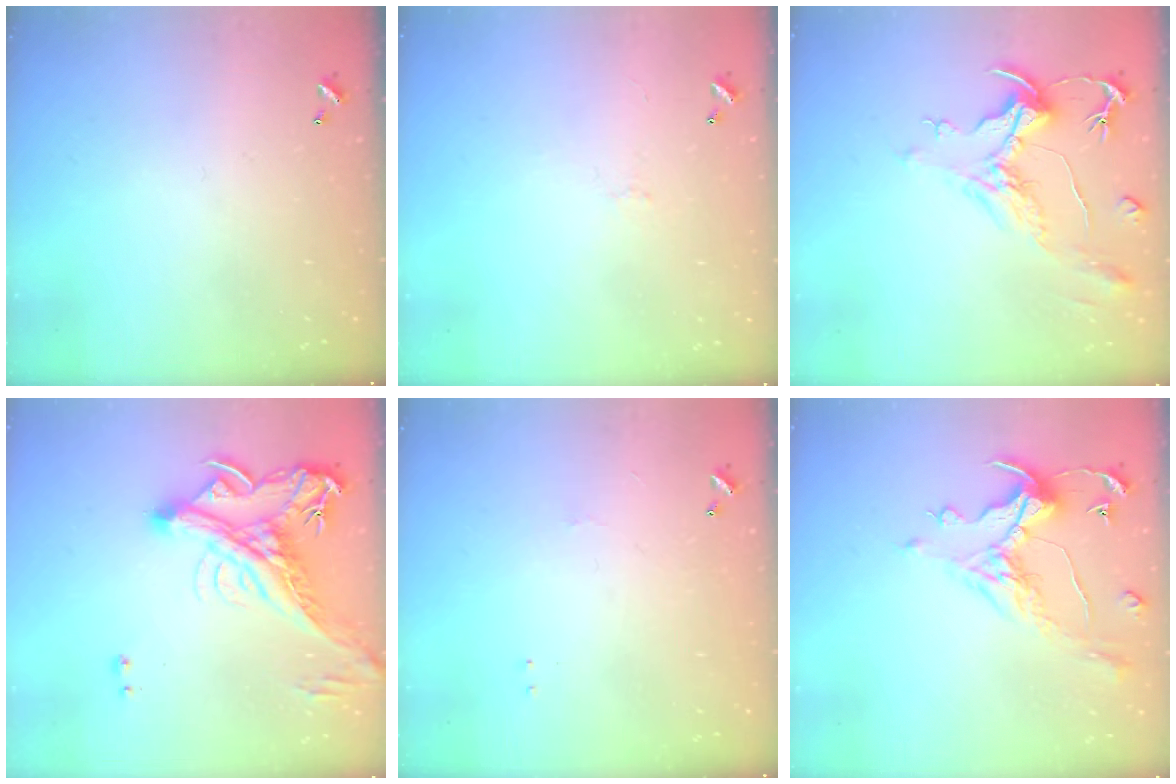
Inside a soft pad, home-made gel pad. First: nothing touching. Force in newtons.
{"total": 0.6, "press": 0.2, "slide": 0.6}
{"total": 2.0, "press": 1.6, "slide": 1.2}
{"total": 8.2, "press": 7.9, "slide": 2.1}
{"total": 1.0, "press": 0.9, "slide": 0.5}
{"total": 1.0, "press": 0.2, "slide": 1.0}